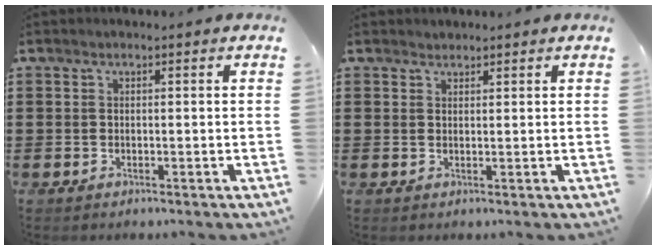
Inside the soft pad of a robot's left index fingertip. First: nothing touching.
{"total": 0.9, "force": [0.9, 0.2, -0.2], "torque": [0.001, -0.002, 0.018]}